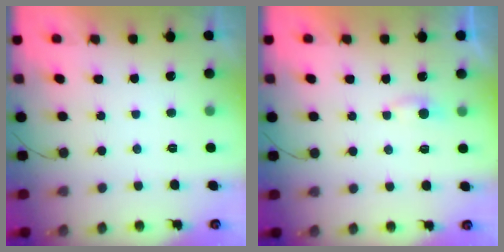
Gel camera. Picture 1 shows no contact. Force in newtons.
{"total": 2.3, "press": 2.3, "slide": 0.3}